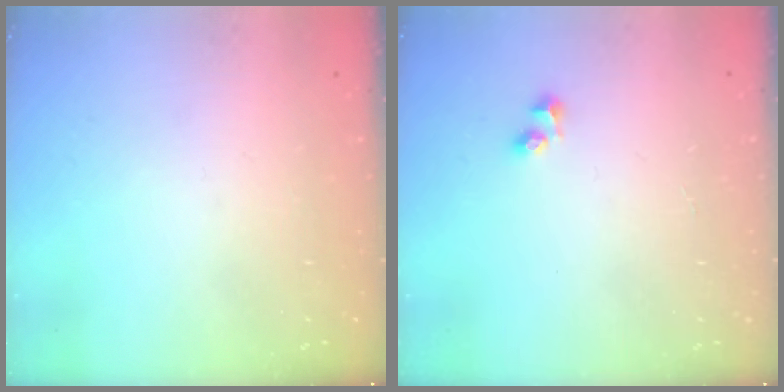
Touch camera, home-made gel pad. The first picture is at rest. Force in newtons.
{"total": 3.2, "press": 2.9, "slide": 1.2}